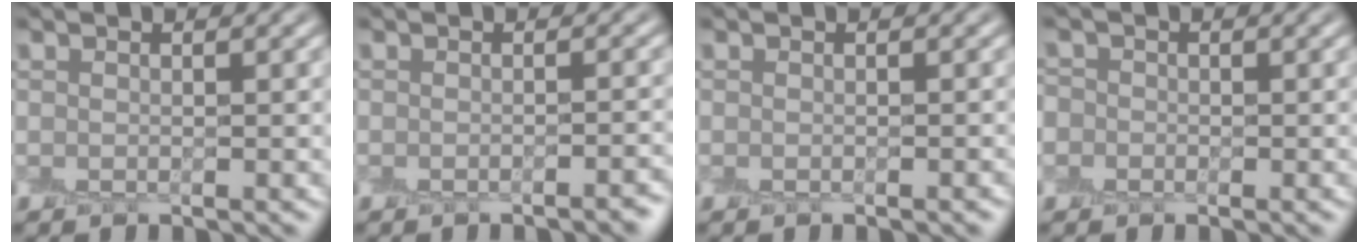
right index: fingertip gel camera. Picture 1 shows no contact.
{"total": 2.1, "force": [-1.9, 0.1, 0.9], "torque": [-0.010, -0.001, -0.022]}
{"total": 0.6, "force": [-0.6, 0.0, 0.2], "torque": [-0.001, -0.004, -0.009]}
{"total": 1.3, "force": [-0.5, 1.2, -0.2], "torque": [0.018, 0.003, -0.015]}